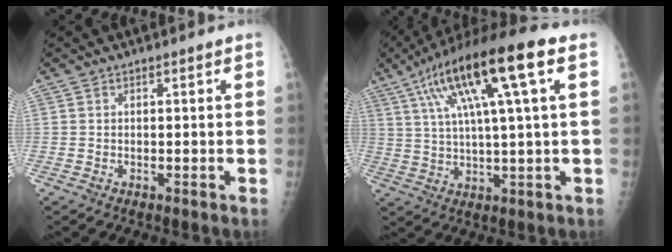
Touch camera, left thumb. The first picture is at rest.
{"total": 18.5, "force": [7.1, 3.1, 16.8], "torque": [-0.302, 0.019, 0.116]}